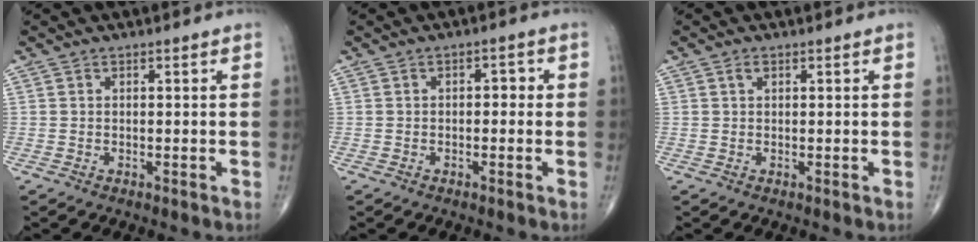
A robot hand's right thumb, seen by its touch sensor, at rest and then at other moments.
{"total": 2.3, "force": [0.0, 1.4, 1.9], "torque": [-0.013, 0.009, -0.007]}
{"total": 1.0, "force": [0.5, 0.6, 0.6], "torque": [-0.012, 0.004, 0.008]}